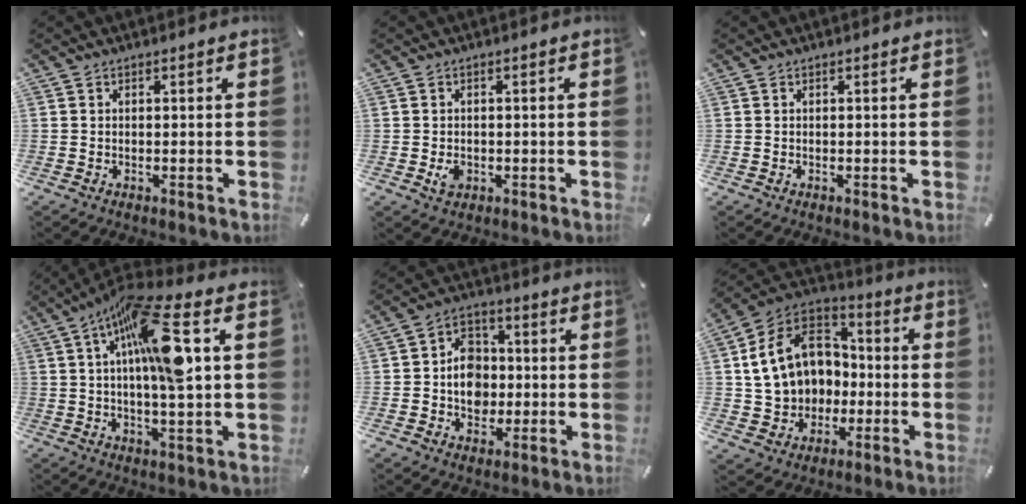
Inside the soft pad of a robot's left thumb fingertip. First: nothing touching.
{"total": 2.8, "force": [-0.7, 2.2, 1.6], "torque": [-0.034, 0.002, -0.013]}
{"total": 0.0}
{"total": 17.6, "force": [4.9, 4.1, 16.4], "torque": [-0.291, -0.011, 0.068]}
{"total": 9.2, "force": [-0.9, 7.9, 4.6], "torque": [-0.076, 0.018, -0.014]}
{"total": 15.9, "force": [0.3, 14.2, 7.2], "torque": [-0.161, -0.002, 0.016]}